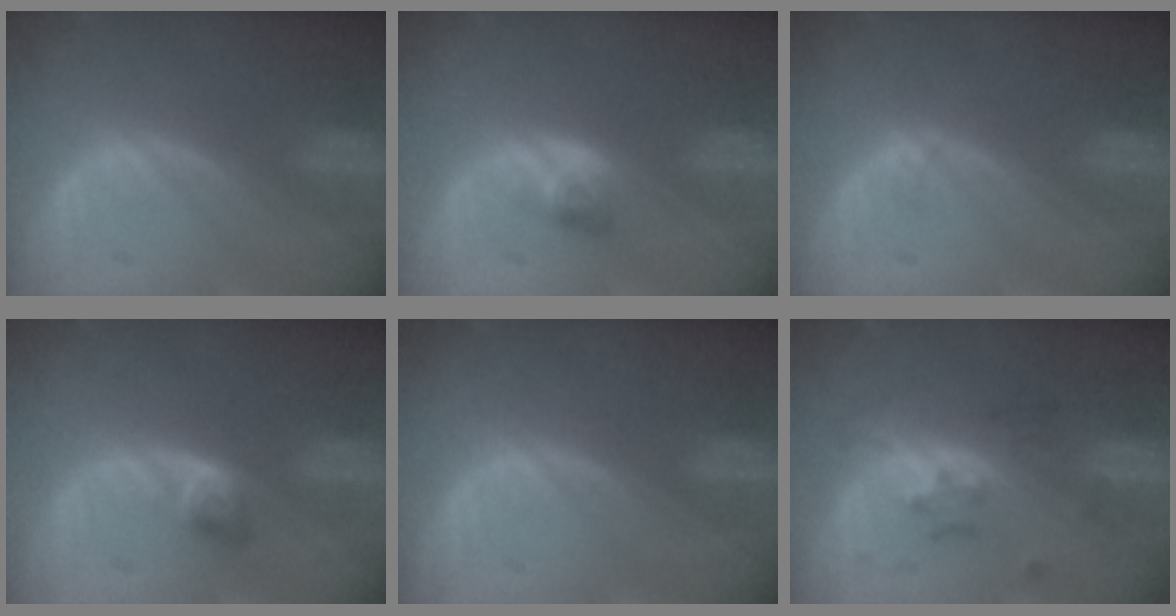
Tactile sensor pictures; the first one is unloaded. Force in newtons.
{"total": 2.6, "press": 2.3, "slide": 1.1}
{"total": 0.5, "press": 0.5, "slide": 0.1}
{"total": 2.7, "press": 2.4, "slide": 1.1}
{"total": 0.0}
{"total": 5.2, "press": 4.9, "slide": 1.5}